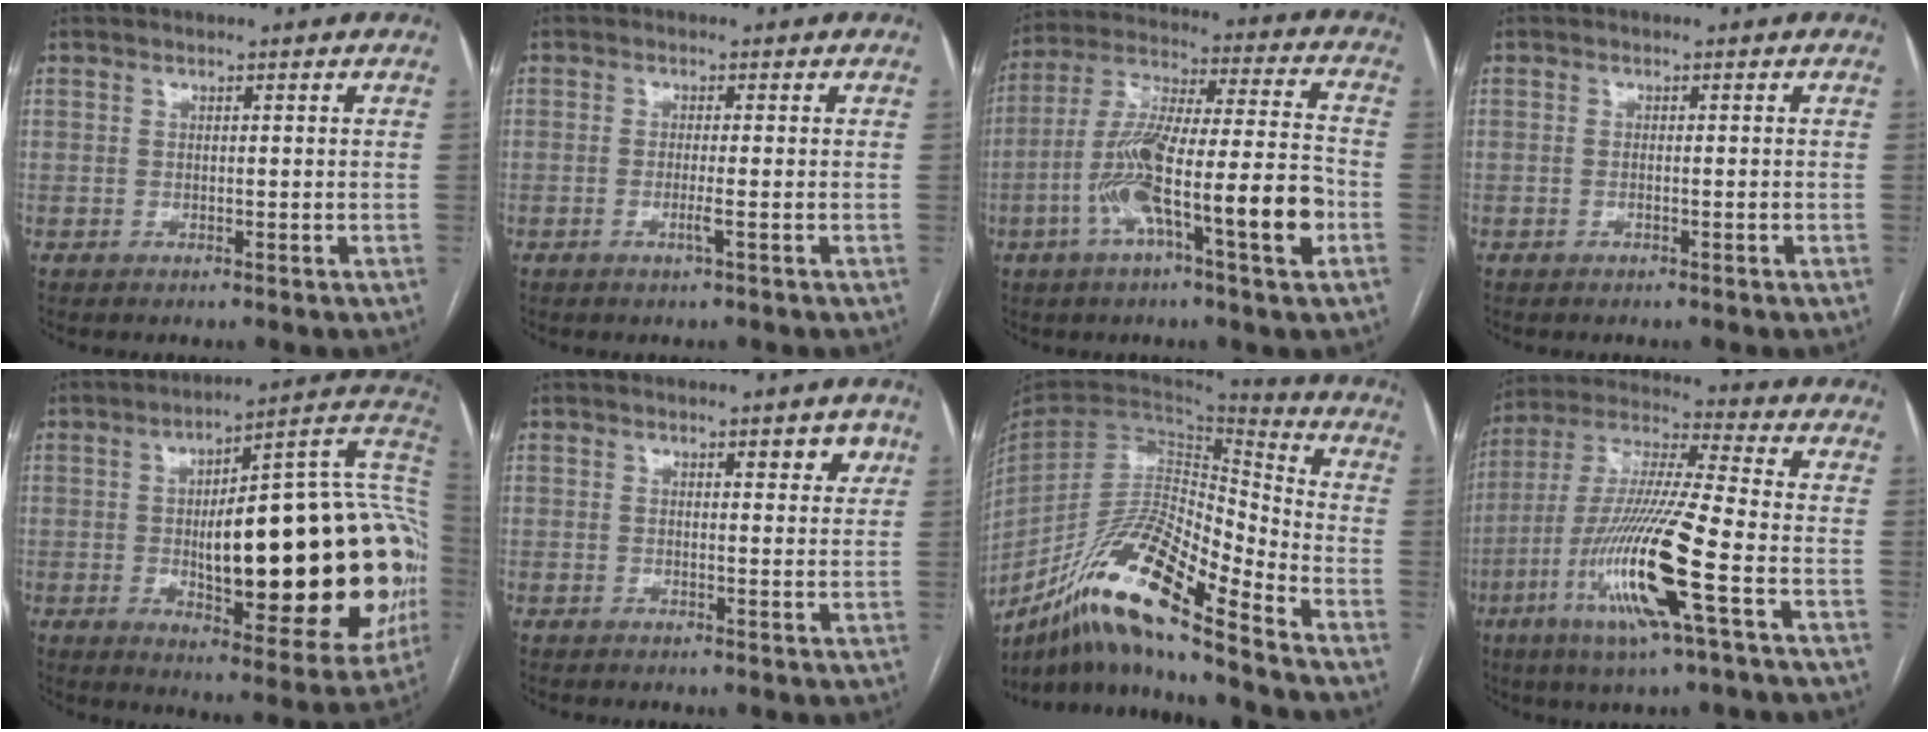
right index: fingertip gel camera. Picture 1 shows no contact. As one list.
[{"total": 1.7, "force": [-0.6, -0.3, 1.5], "torque": [-0.030, -0.004, -0.012]}, {"total": 18.4, "force": [-5.9, 1.6, 17.3], "torque": [-0.310, 0.006, -0.101]}, {"total": 0.7, "force": [-0.2, 0.1, 0.7], "torque": [-0.012, 0.000, -0.001]}, {"total": 33.6, "force": [-1.8, 8.9, 32.4], "torque": [-0.371, 0.034, -0.014]}, {"total": 3.5, "force": [2.1, 1.1, 2.6], "torque": [-0.027, -0.003, 0.025]}, {"total": 19.0, "force": [-13.1, 1.8, 13.7], "torque": [-0.272, -0.012, -0.240]}, {"total": 17.6, "force": [-6.2, 0.2, 16.4], "torque": [-0.336, -0.019, -0.120]}]